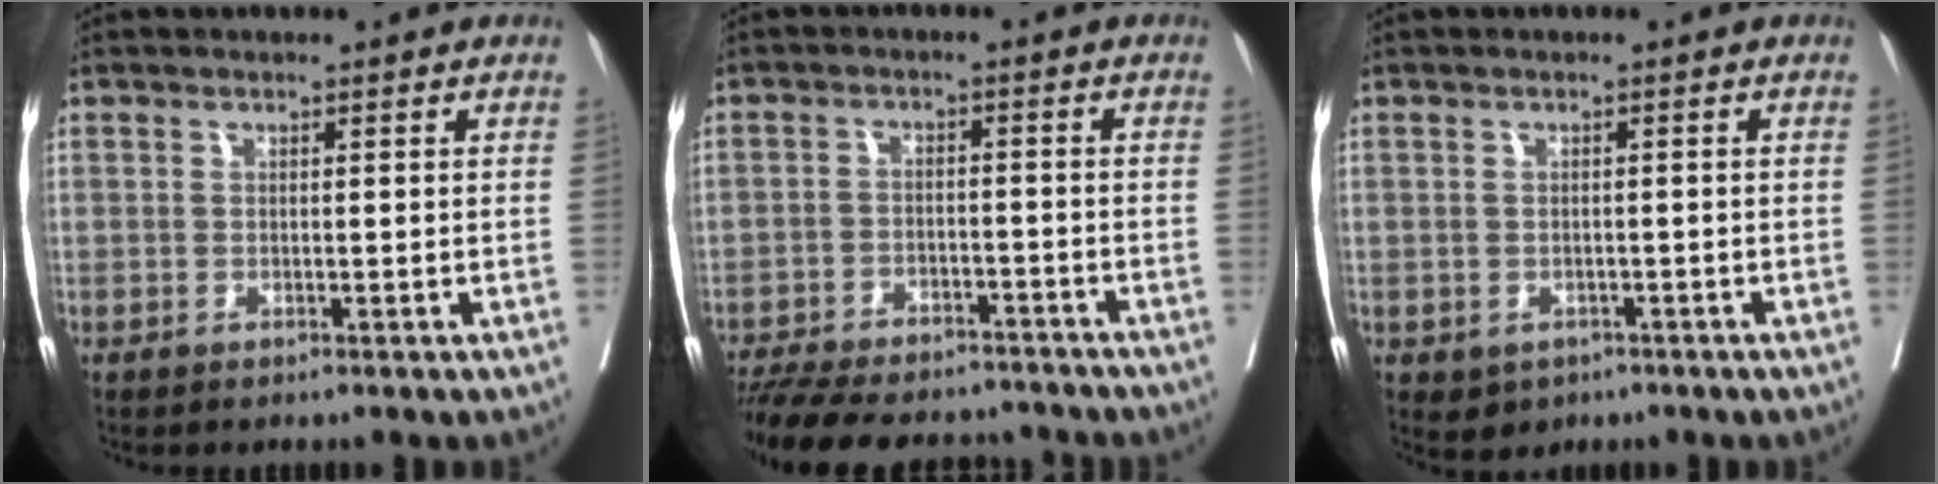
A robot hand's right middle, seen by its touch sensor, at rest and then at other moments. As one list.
[{"total": 17.6, "force": [-15.8, 4.5, 6.4], "torque": [-0.158, -0.013, -0.224]}, {"total": 3.0, "force": [-1.6, 2.3, 0.8], "torque": [-0.015, 0.000, -0.014]}]